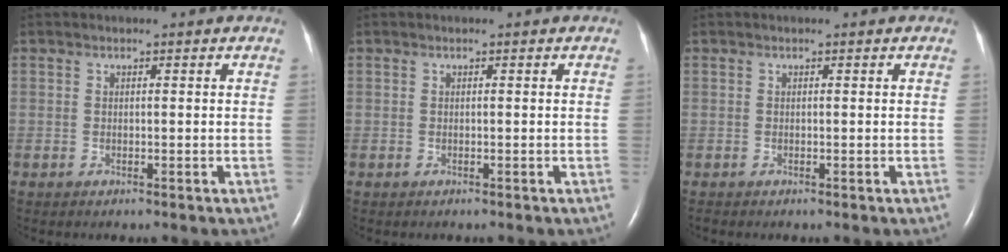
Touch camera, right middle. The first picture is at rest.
{"total": 0.0}
{"total": 0.0}